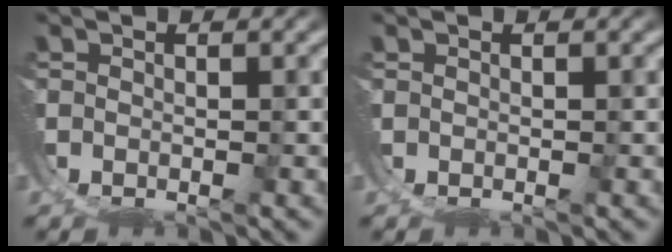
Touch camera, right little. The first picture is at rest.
{"total": 0.0}